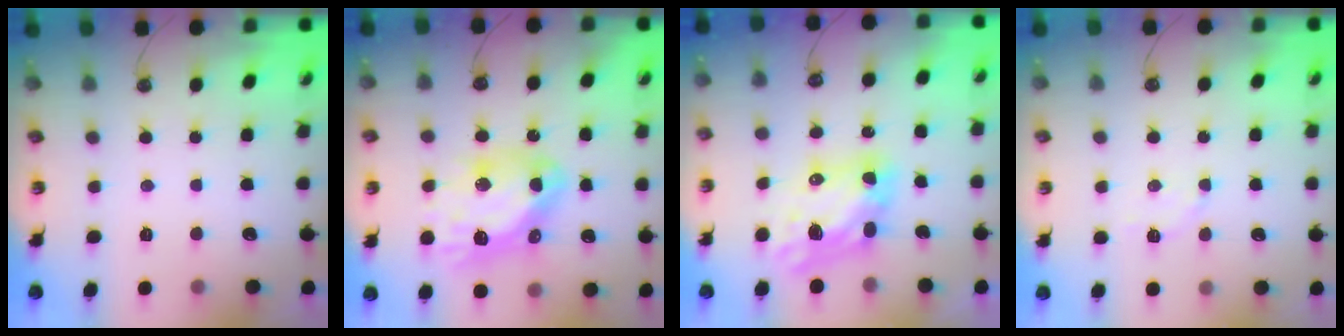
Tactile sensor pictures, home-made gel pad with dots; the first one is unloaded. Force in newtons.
{"total": 15.5, "press": 15.4, "slide": 1.7}
{"total": 7.5, "press": 7.5, "slide": 0.5}
{"total": 2.8, "press": 2.8, "slide": 0.5}